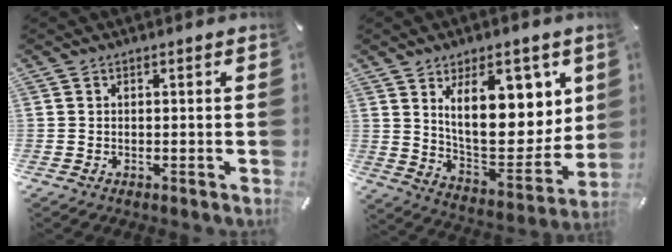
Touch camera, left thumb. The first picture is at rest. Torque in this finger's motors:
{"motor_torque": [2.84, 1.91, 1.42, -1.35, 0.54]}